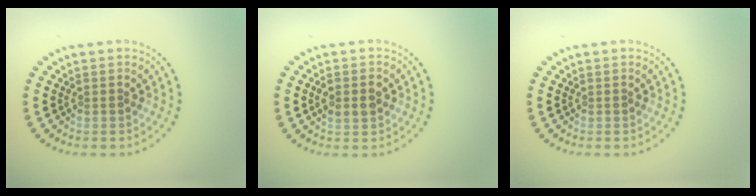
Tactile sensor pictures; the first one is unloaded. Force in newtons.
{"total": 2.0, "press": 2.0, "slide": 0.0}
{"total": 0.0}